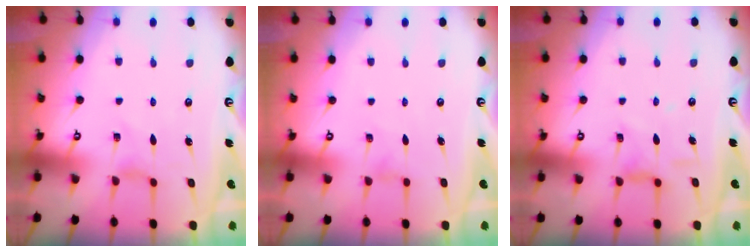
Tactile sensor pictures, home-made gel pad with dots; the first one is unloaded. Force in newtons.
{"total": 0.0}
{"total": 7.3, "press": 7.3, "slide": 0.6}